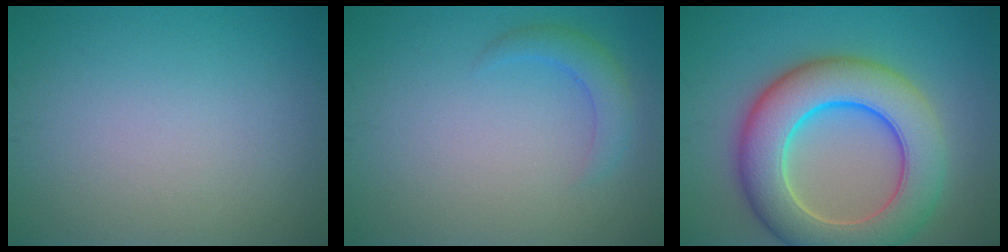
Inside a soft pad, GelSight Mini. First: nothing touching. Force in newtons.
{"total": 2.3, "press": 2.3, "slide": 0.0}
{"total": 11.0, "press": 11.0, "slide": 0.6}